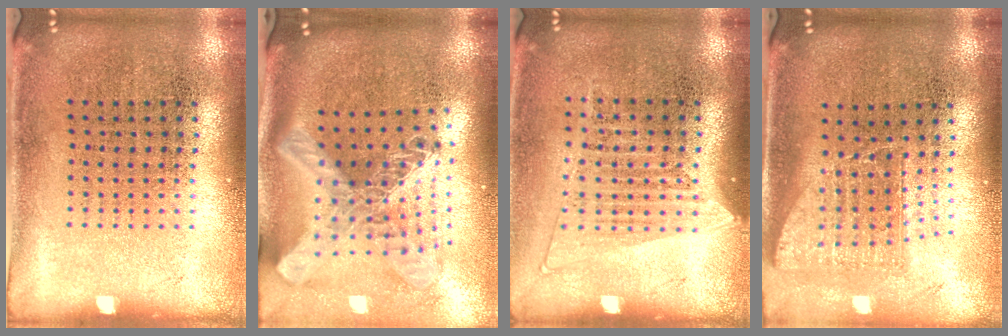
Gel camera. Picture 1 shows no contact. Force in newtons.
{"total": 2.9, "press": 2.1, "slide": 2.0}
{"total": 1.4, "press": 1.3, "slide": 0.6}
{"total": 1.7, "press": 1.3, "slide": 1.0}